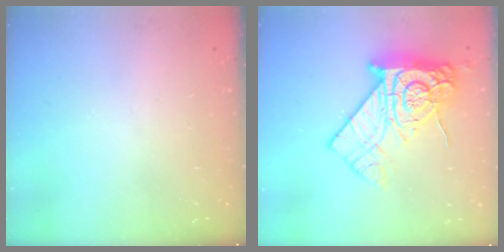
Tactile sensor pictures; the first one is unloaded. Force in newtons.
{"total": 20.2, "press": 20.1, "slide": 1.9}